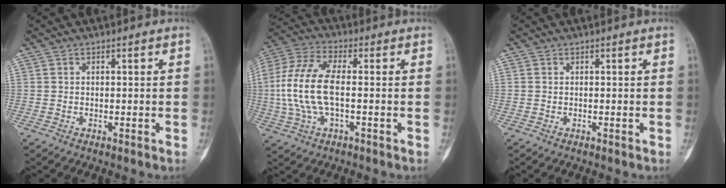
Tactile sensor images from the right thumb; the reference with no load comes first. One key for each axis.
{"total": 14.2, "fx": -0.6, "fy": 6.3, "fz": 12.7, "tx": -0.293, "ty": 0.022, "tz": -0.013}
{"total": 0.0}